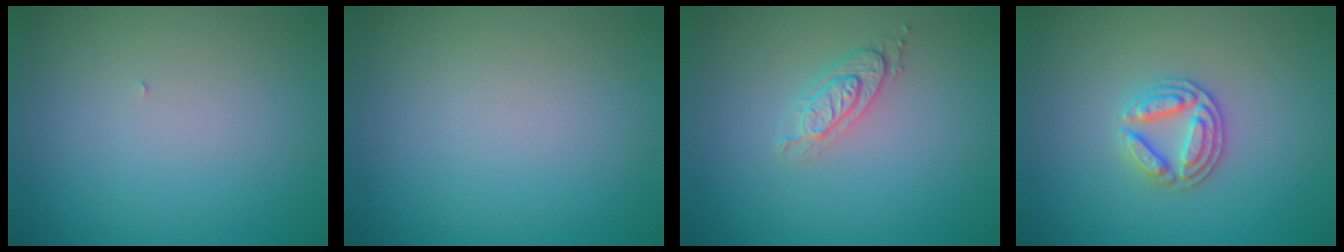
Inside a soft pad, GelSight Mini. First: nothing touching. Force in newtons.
{"total": 0.0}
{"total": 2.1, "press": 2.0, "slide": 0.7}
{"total": 3.1, "press": 2.9, "slide": 1.1}